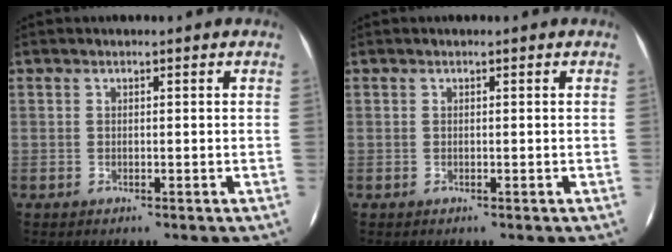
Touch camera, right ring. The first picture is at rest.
{"total": 0.0}